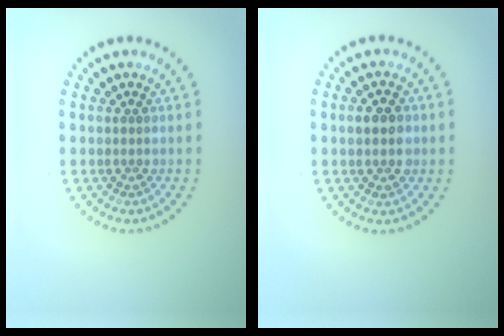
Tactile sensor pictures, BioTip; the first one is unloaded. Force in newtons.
{"total": 3.1, "press": 3.1, "slide": 0.2}